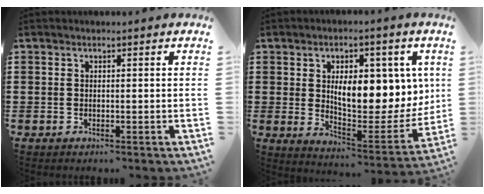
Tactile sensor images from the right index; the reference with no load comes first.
{"total": 10.8, "force": [3.2, 5.2, 8.9], "torque": [-0.132, -0.016, 0.050]}